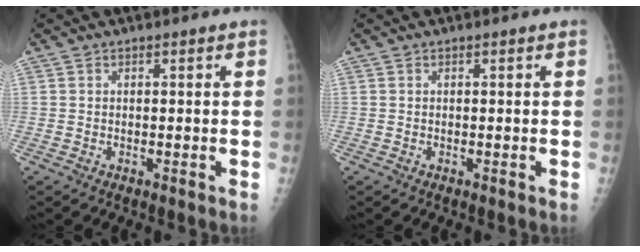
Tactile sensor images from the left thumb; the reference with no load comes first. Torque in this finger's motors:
{"motor_torque": [0.00, 0.00, -0.03, -0.02, 0.00]}